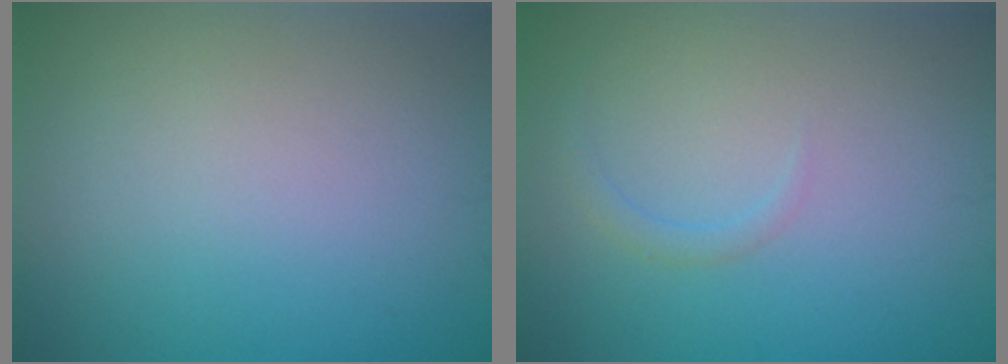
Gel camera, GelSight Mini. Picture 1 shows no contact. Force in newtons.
{"total": 1.0, "press": 1.0, "slide": 0.1}